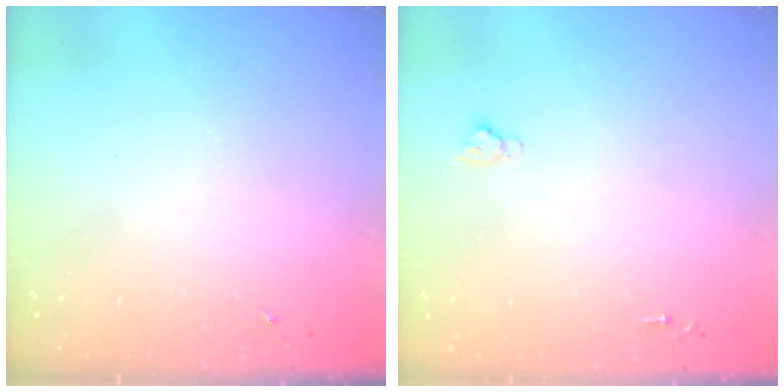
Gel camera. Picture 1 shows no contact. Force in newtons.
{"total": 2.6, "press": 2.5, "slide": 0.3}